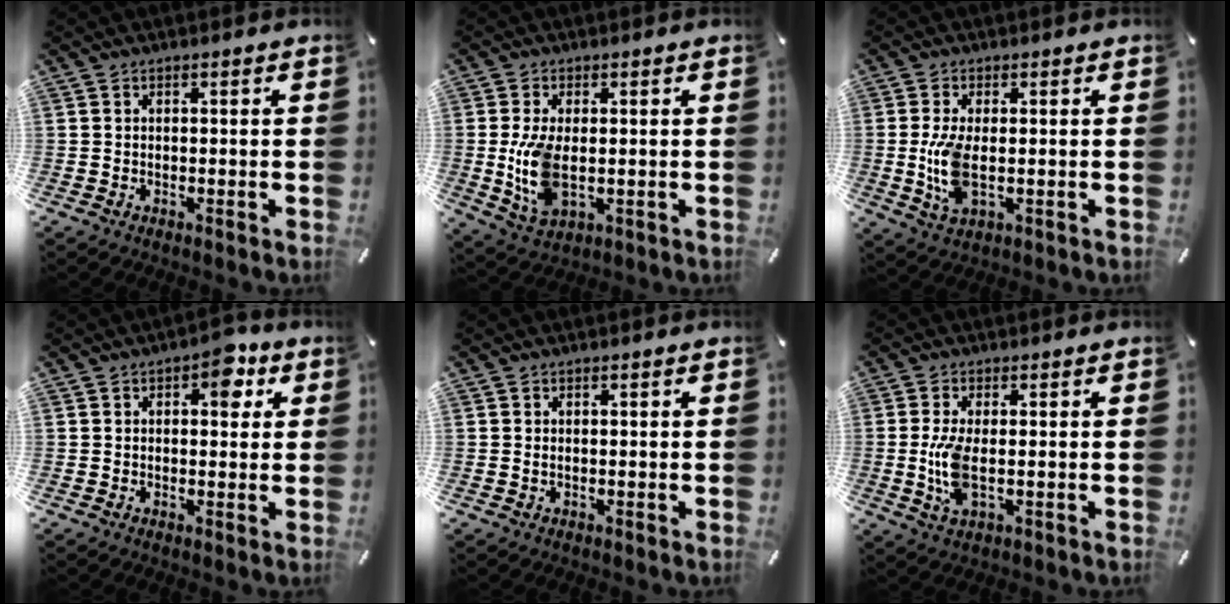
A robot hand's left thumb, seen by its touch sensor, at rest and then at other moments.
{"total": 9.6, "force": [-0.2, 4.9, 8.2], "torque": [-0.187, -0.017, -0.007]}
{"total": 8.2, "force": [-0.3, 3.5, 7.4], "torque": [-0.160, -0.014, -0.011]}
{"total": 6.6, "force": [2.5, 3.8, 4.7], "torque": [-0.045, -0.008, 0.034]}
{"total": 0.0}
{"total": 7.2, "force": [-0.4, 2.6, 6.7], "torque": [-0.160, -0.015, -0.013]}